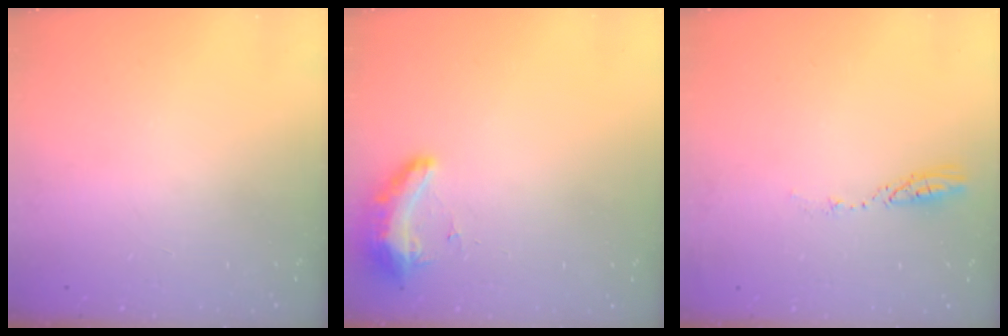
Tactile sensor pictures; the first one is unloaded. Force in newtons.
{"total": 16.9, "press": 11.4, "slide": 12.5}
{"total": 3.5, "press": 3.5, "slide": 0.3}